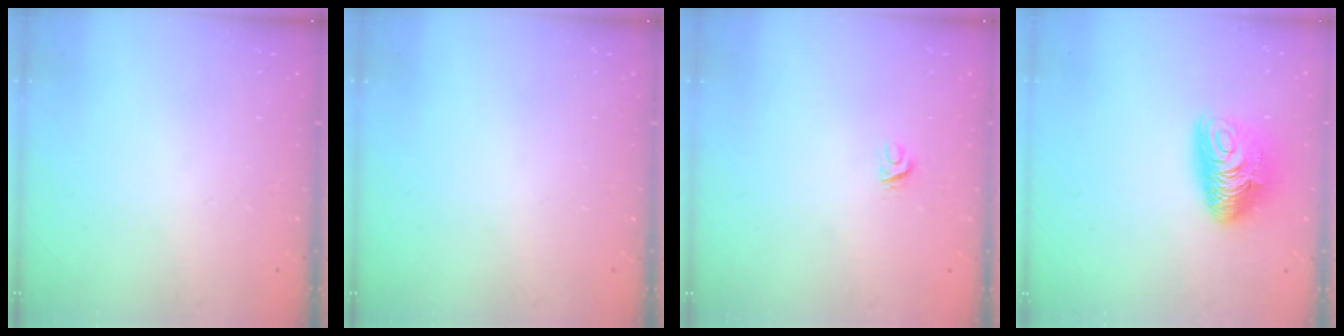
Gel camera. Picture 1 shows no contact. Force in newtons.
{"total": 0.0}
{"total": 4.3, "press": 4.3, "slide": 0.2}
{"total": 11.0, "press": 10.9, "slide": 1.3}